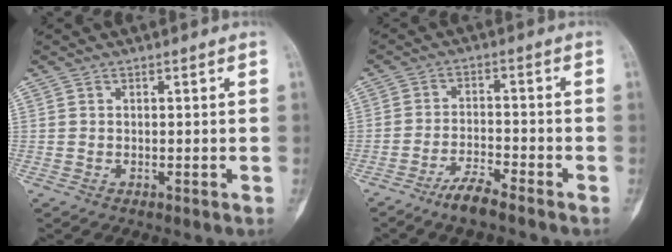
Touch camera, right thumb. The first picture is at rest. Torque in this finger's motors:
{"motor_torque": [0.81, -0.42, 0.63, -0.23, 0.22]}